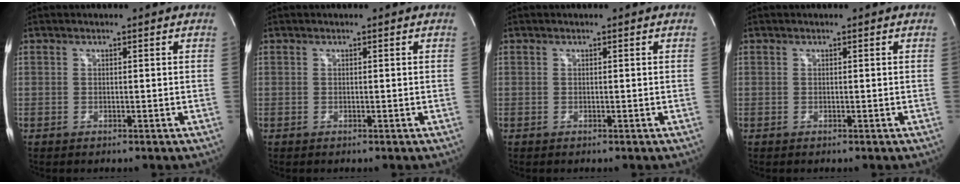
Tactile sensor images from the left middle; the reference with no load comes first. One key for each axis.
{"total": 0.0}
{"total": 0.0}
{"total": 0.0}